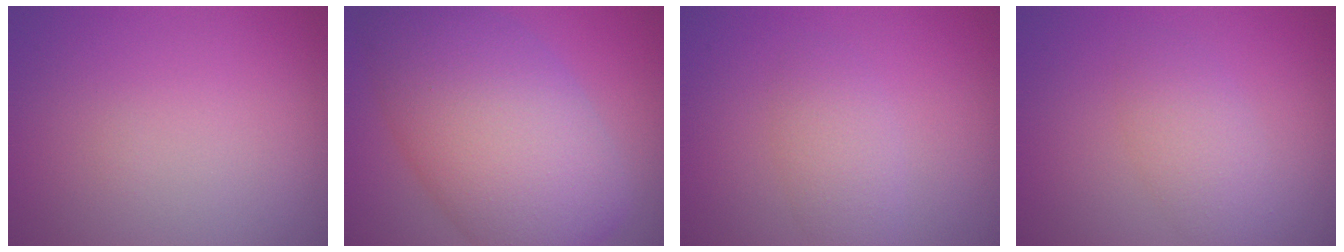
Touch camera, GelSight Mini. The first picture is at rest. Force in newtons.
{"total": 12.1, "press": 12.1, "slide": 0.4}
{"total": 2.3, "press": 2.3, "slide": 0.1}
{"total": 2.7, "press": 2.7, "slide": 0.1}